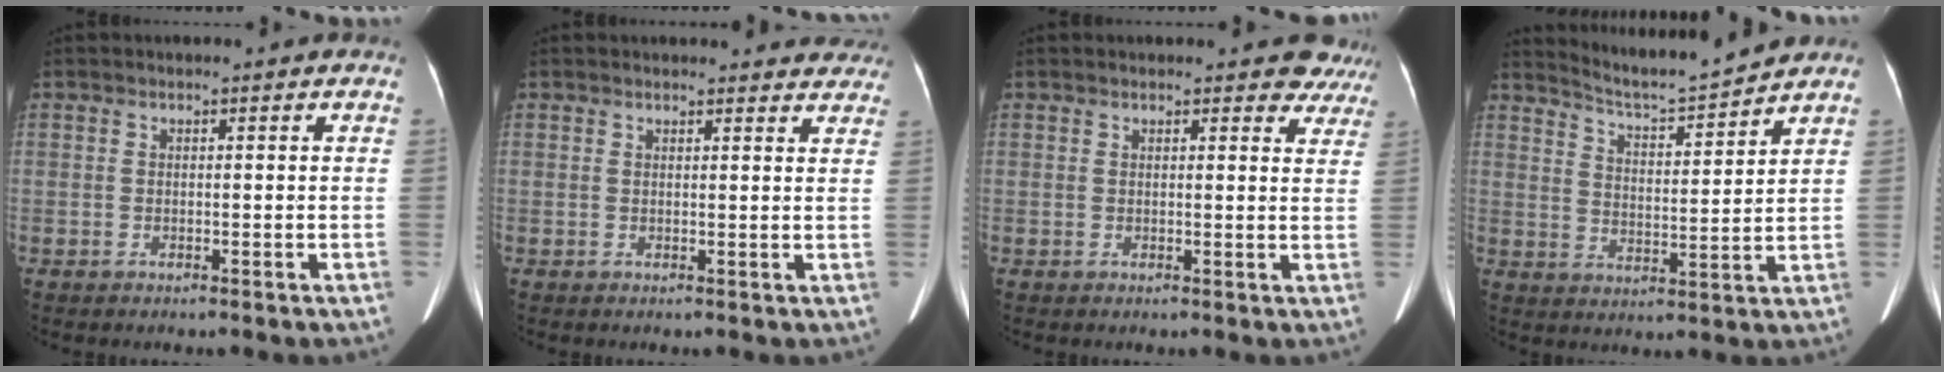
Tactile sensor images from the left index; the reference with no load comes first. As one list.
[{"total": 9.6, "force": [9.1, 2.5, 1.4], "torque": [0.018, -0.007, 0.072]}, {"total": 5.1, "force": [4.7, 2.0, 0.5], "torque": [0.027, -0.019, 0.025]}, {"total": 8.9, "force": [8.7, -0.7, 1.6], "torque": [-0.040, -0.009, 0.148]}]